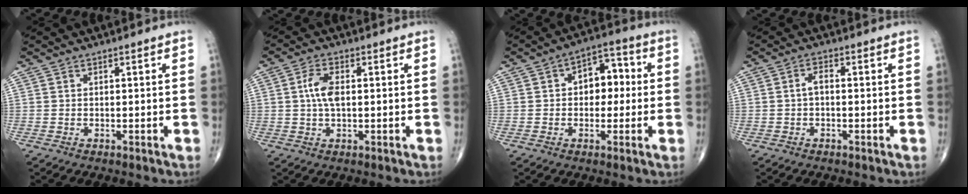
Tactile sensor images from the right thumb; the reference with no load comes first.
{"total": 4.8, "force": [0.5, 2.3, 4.2], "torque": [-0.093, 0.004, 0.006]}
{"total": 8.1, "force": [0.6, 5.5, 6.0], "torque": [-0.048, 0.025, 0.000]}
{"total": 2.2, "force": [-0.2, 1.1, 1.9], "torque": [-0.031, 0.010, -0.007]}